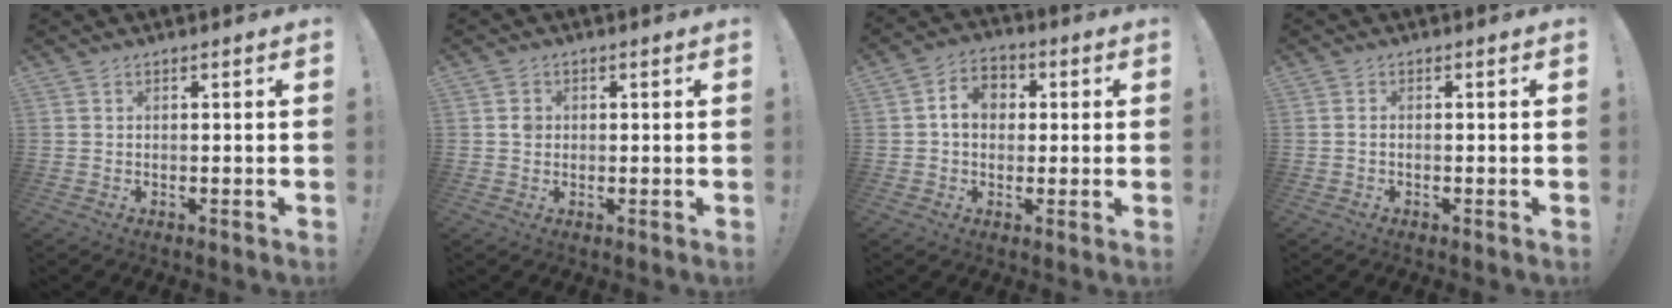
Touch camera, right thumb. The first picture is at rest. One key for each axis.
{"total": 1.9, "fx": 0.1, "fy": 1.8, "fz": 0.6, "tx": -0.002, "ty": 0.001, "tz": -0.002}
{"total": 7.7, "fx": 0.8, "fy": 6.1, "fz": 4.5, "tx": -0.070, "ty": 0.013, "tz": 0.015}
{"total": 0.6, "fx": -0.4, "fy": 0.1, "fz": 0.4, "tx": -0.010, "ty": 0.001, "tz": -0.007}